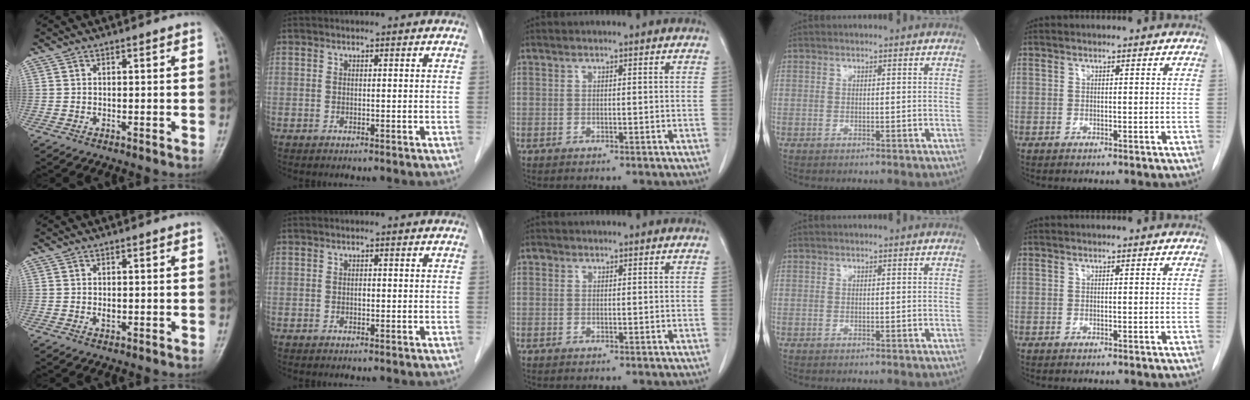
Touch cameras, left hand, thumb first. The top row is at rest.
{"thumb": {"total": 1.2, "force": [0.0, 0.8, 0.9], "torque": [-0.008, 0.000, 0.000]}, "index": {"total": 0.7, "force": [-0.4, 0.3, 0.5], "torque": [-0.007, -0.003, -0.008]}, "middle": {"total": 0.5, "force": [0.2, 0.5, 0.1], "torque": [0.003, 0.002, 0.001]}}